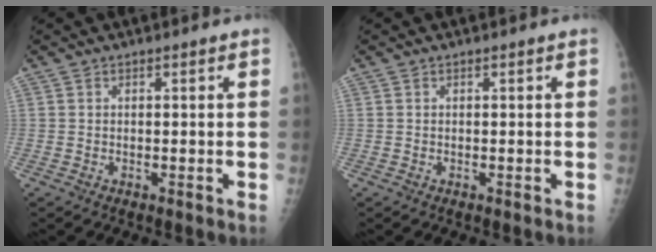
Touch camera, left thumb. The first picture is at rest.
{"total": 0.0}